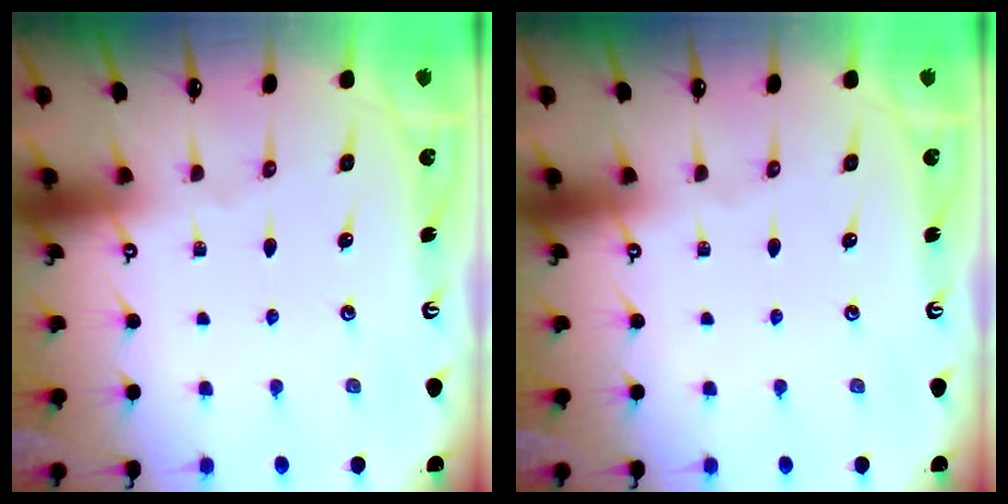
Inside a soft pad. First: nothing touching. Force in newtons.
{"total": 0.0}